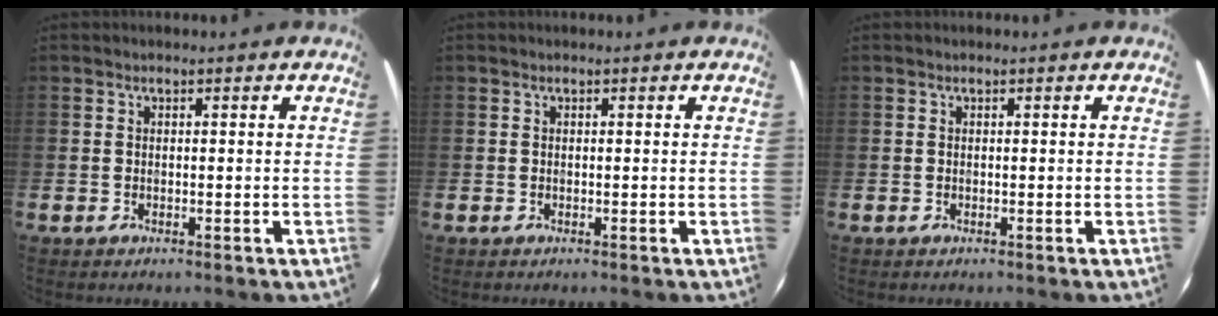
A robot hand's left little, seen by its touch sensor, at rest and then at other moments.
{"total": 0.0}
{"total": 0.0}